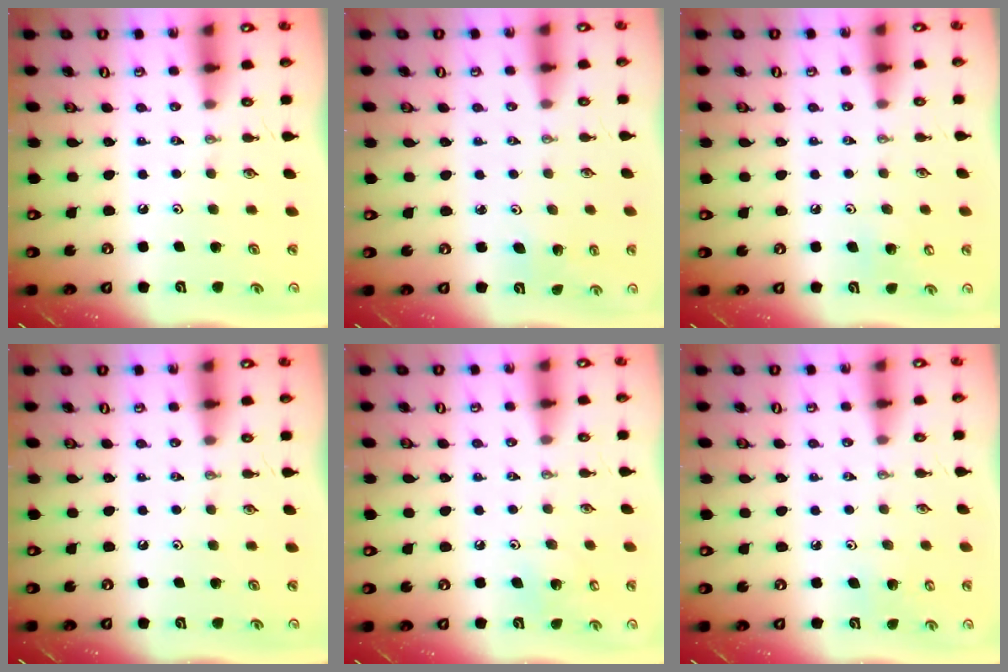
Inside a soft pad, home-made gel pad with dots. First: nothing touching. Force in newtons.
{"total": 2.6, "press": 2.5, "slide": 0.9}
{"total": 6.5, "press": 6.4, "slide": 1.1}
{"total": 0.0}
{"total": 6.0, "press": 6.0, "slide": 0.3}
{"total": 3.8, "press": 3.8, "slide": 0.2}